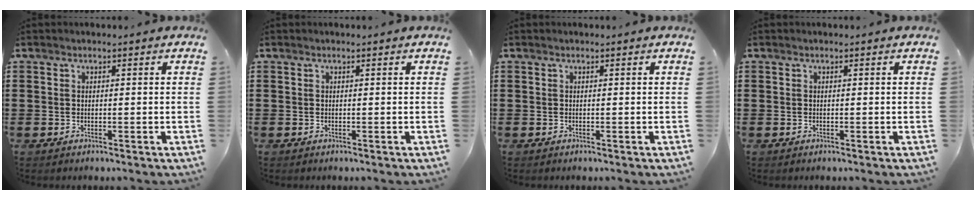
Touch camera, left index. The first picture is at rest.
{"total": 0.0}
{"total": 0.0}
{"total": 0.0}